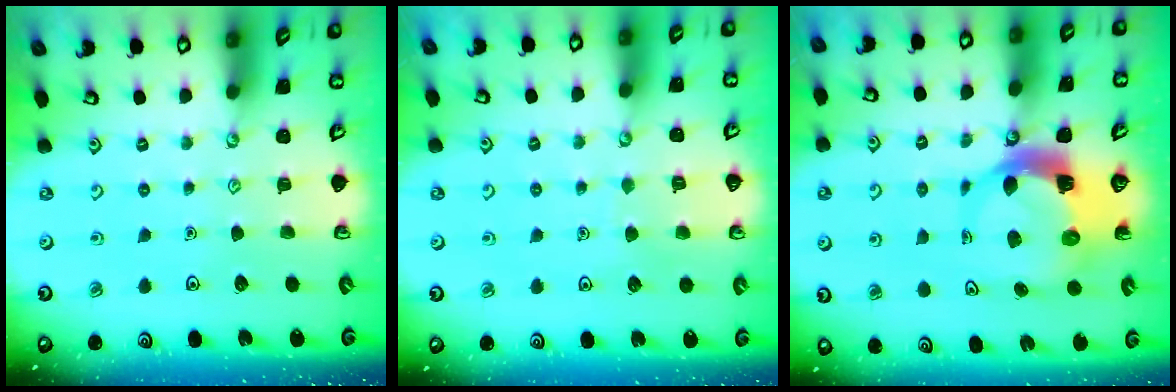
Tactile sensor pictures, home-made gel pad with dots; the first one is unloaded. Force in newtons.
{"total": 4.4, "press": 4.3, "slide": 0.4}
{"total": 7.1, "press": 7.0, "slide": 1.1}